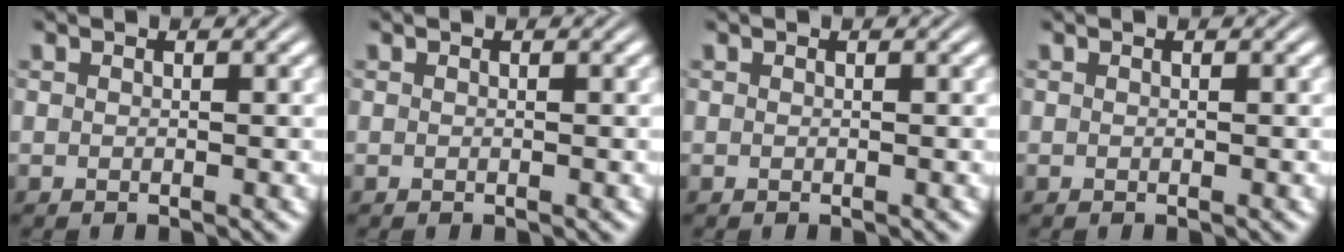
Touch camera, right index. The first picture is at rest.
{"total": 0.0}
{"total": 0.0}
{"total": 0.0}